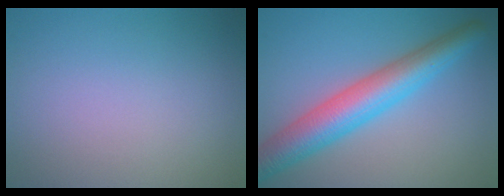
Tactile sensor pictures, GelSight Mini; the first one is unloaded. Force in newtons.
{"total": 6.6, "press": 6.6, "slide": 0.0}